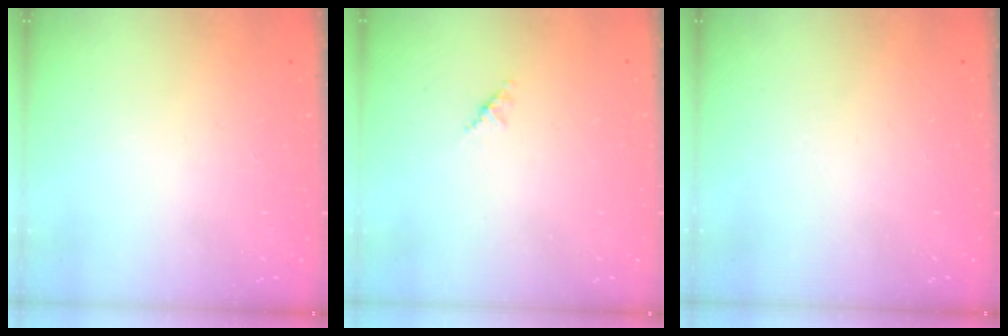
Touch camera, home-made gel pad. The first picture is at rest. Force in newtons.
{"total": 1.4, "press": 1.3, "slide": 0.4}
{"total": 0.0}